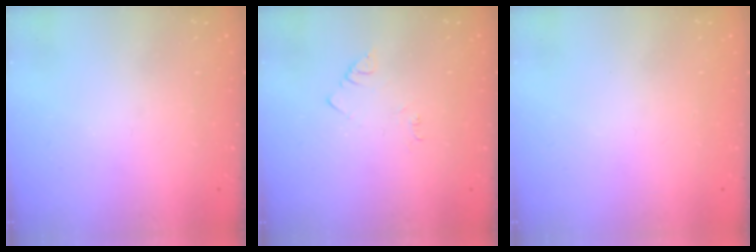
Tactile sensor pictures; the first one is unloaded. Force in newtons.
{"total": 2.7, "press": 2.7, "slide": 0.4}
{"total": 1.5, "press": 1.5, "slide": 0.1}